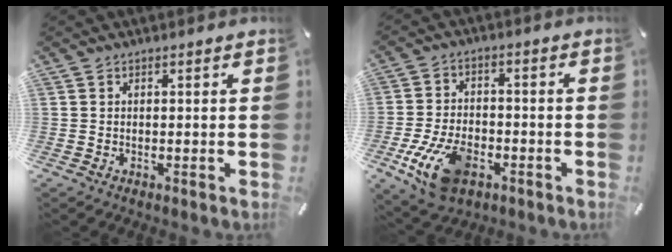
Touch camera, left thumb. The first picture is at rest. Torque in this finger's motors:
{"motor_torque": [1.25, 1.84, 0.32, -0.01, 0.27]}